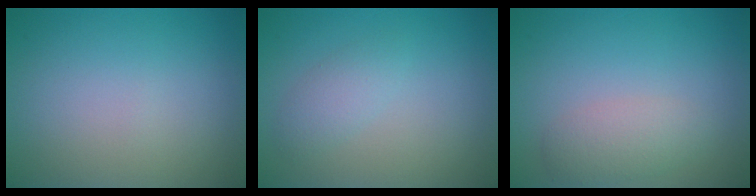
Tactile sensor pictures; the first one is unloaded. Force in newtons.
{"total": 1.6, "press": 1.6, "slide": 0.0}
{"total": 2.3, "press": 2.3, "slide": 0.1}